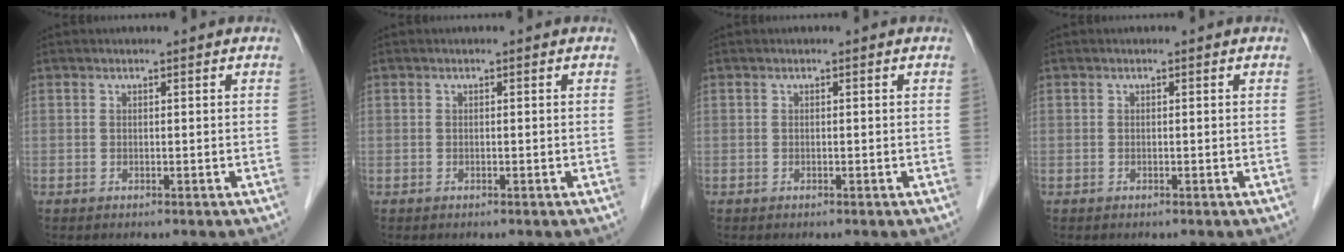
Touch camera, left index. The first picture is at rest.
{"total": 0.0}
{"total": 0.0}
{"total": 0.0}